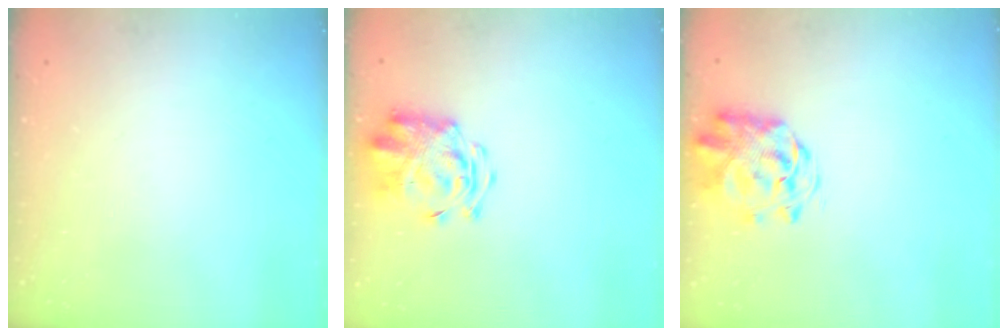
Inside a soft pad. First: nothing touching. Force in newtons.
{"total": 3.3, "press": 3.2, "slide": 0.8}
{"total": 2.9, "press": 2.8, "slide": 0.8}